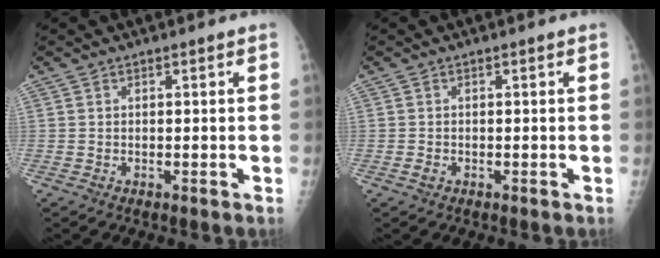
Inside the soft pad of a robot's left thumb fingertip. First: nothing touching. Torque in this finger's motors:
{"motor_torque": [-0.35, 0.16, 0.15, 0.04, -0.02]}